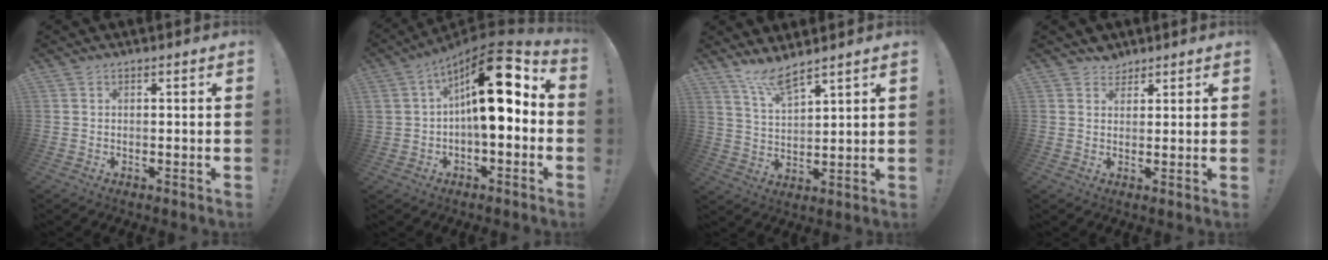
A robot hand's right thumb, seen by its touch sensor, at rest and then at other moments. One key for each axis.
{"total": 18.7, "fx": 4.3, "fy": 8.6, "fz": 16.0, "tx": -0.242, "ty": -0.010, "tz": 0.072}
{"total": 8.1, "fx": 6.8, "fy": 1.4, "fz": 4.2, "tx": -0.082, "ty": -0.038, "tz": 0.123}
{"total": 3.3, "fx": 2.6, "fy": 2.1, "fz": 0.1, "tx": 0.004, "ty": -0.015, "tz": 0.048}